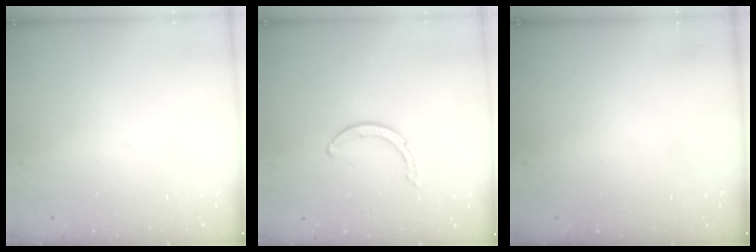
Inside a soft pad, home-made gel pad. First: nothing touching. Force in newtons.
{"total": 2.9, "press": 2.9, "slide": 0.4}
{"total": 0.0}